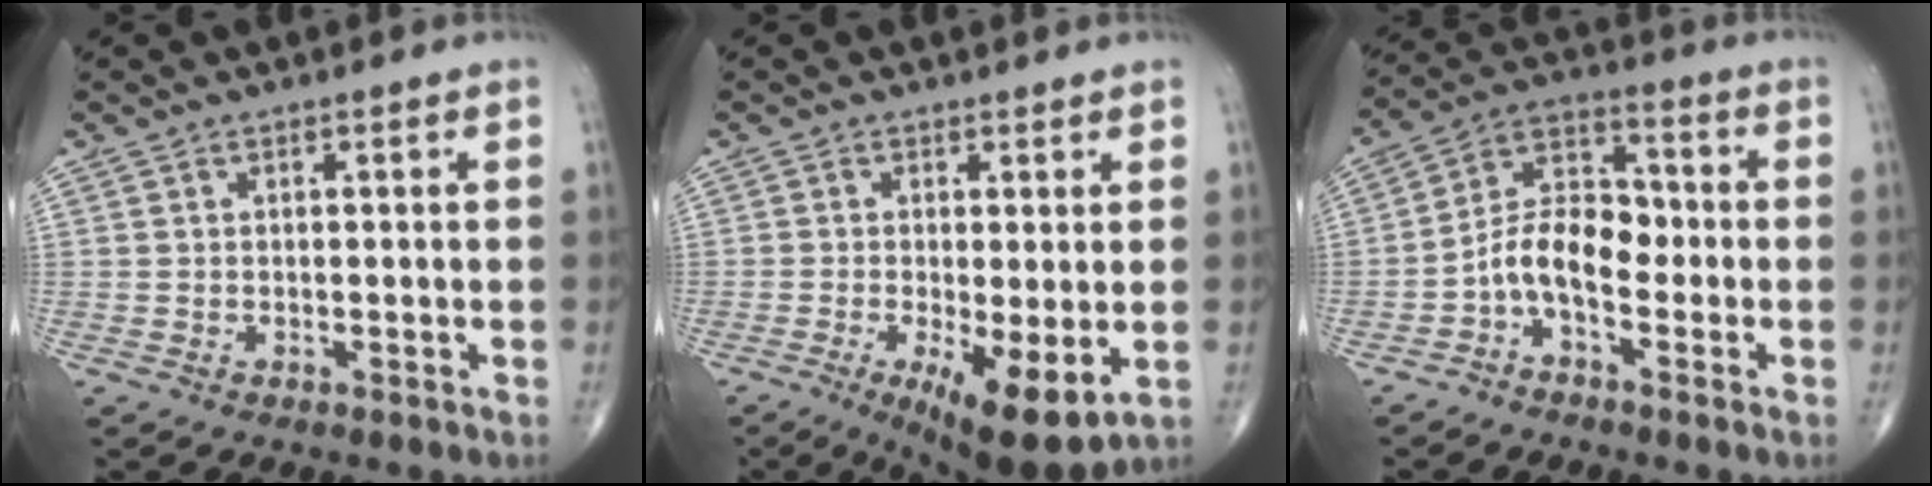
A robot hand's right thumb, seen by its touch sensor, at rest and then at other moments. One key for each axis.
{"total": 10.5, "fx": -2.6, "fy": 3.2, "fz": 9.6, "tx": -0.156, "ty": -0.026, "tz": -0.035}
{"total": 9.6, "fx": -2.9, "fy": 5.4, "fz": 7.4, "tx": -0.119, "ty": 0.048, "tz": -0.065}